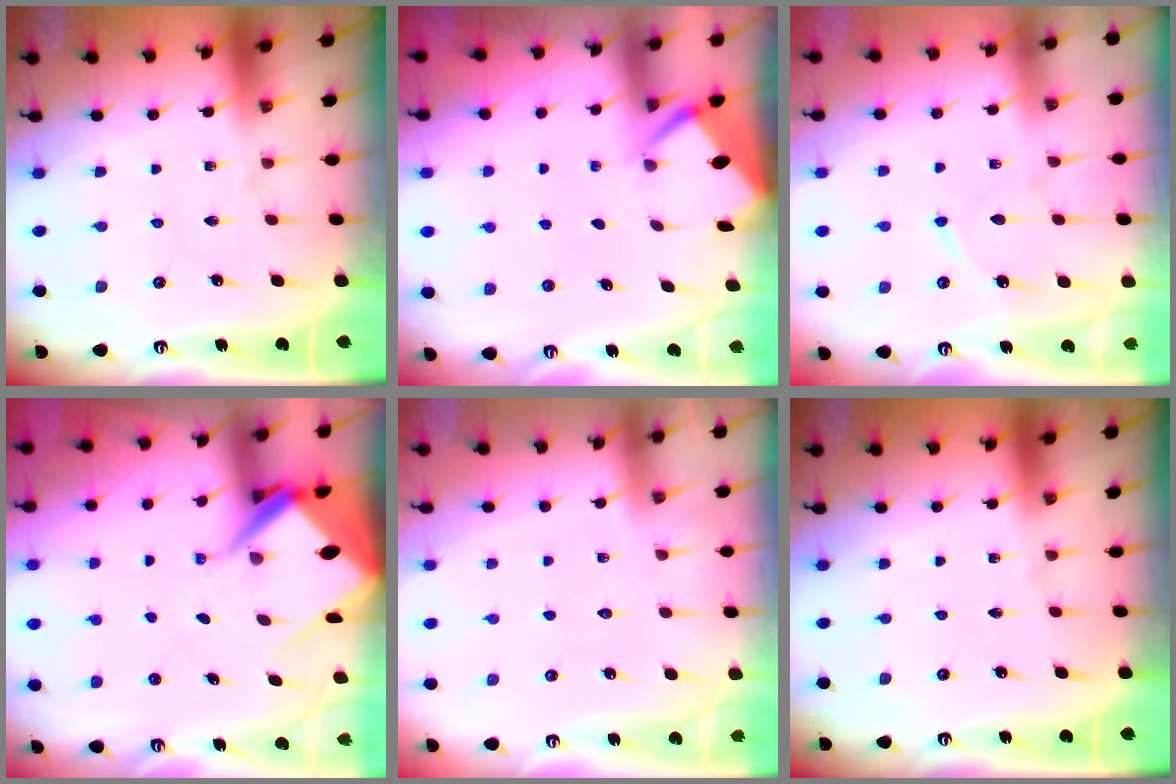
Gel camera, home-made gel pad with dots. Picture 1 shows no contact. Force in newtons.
{"total": 2.6, "press": 2.6, "slide": 0.0}
{"total": 6.1, "press": 6.0, "slide": 0.7}
{"total": 9.5, "press": 9.5, "slide": 1.1}
{"total": 5.2, "press": 5.1, "slide": 0.6}
{"total": 0.0}